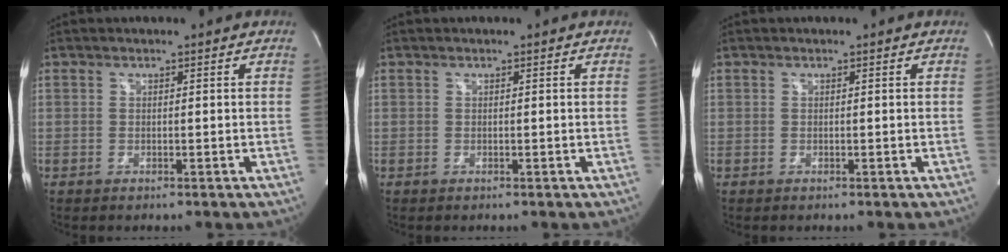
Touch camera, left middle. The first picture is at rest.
{"total": 0.0}
{"total": 0.0}